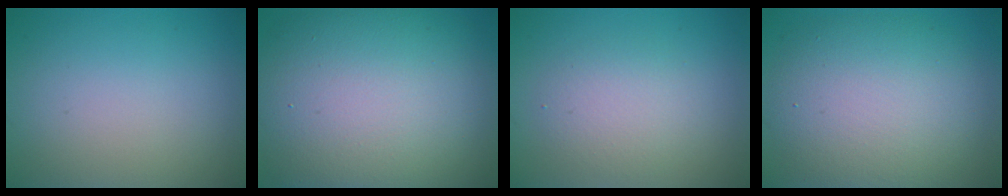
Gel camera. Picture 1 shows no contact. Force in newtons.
{"total": 15.6, "press": 15.6, "slide": 0.6}
{"total": 3.0, "press": 3.0, "slide": 0.2}
{"total": 9.6, "press": 9.5, "slide": 0.9}